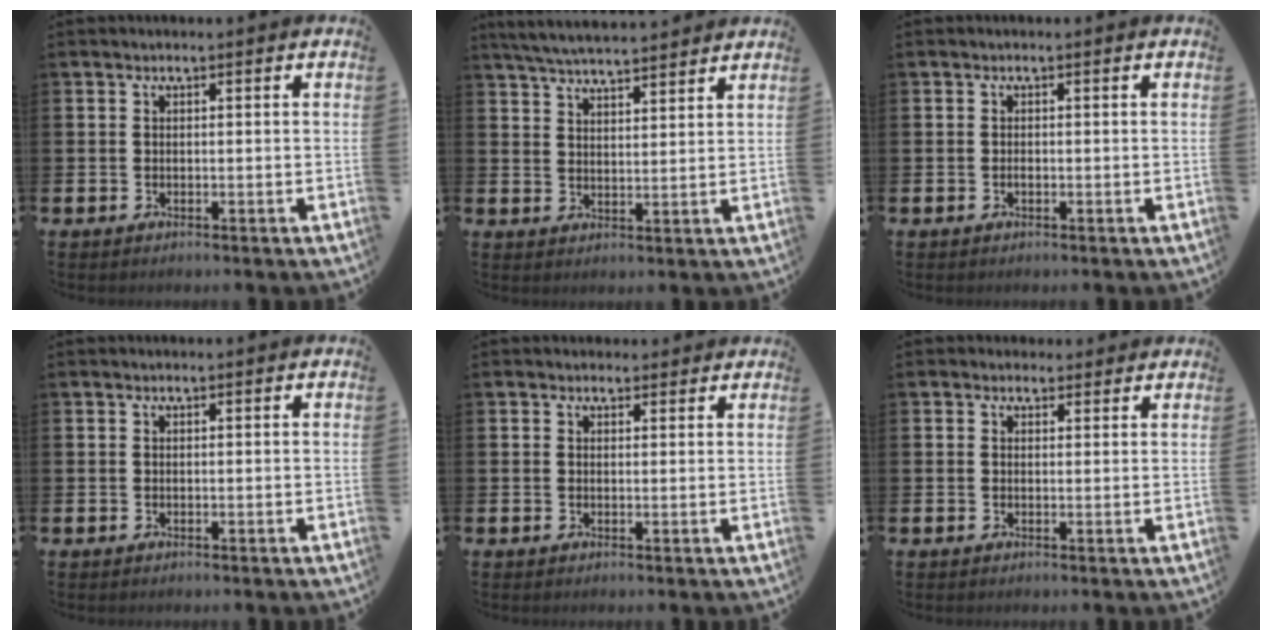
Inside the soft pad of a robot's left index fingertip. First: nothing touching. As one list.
[{"total": 5.4, "force": [5.3, 0.2, 1.0], "torque": [-0.041, -0.025, 0.097]}, {"total": 0.6, "force": [-0.2, 0.3, 0.5], "torque": [-0.019, 0.003, -0.002]}, {"total": 0.0}, {"total": 1.5, "force": [1.3, 0.6, -0.1], "torque": [0.008, 0.001, 0.023]}, {"total": 1.7, "force": [1.4, 0.8, 0.0], "torque": [0.006, 0.002, 0.025]}]